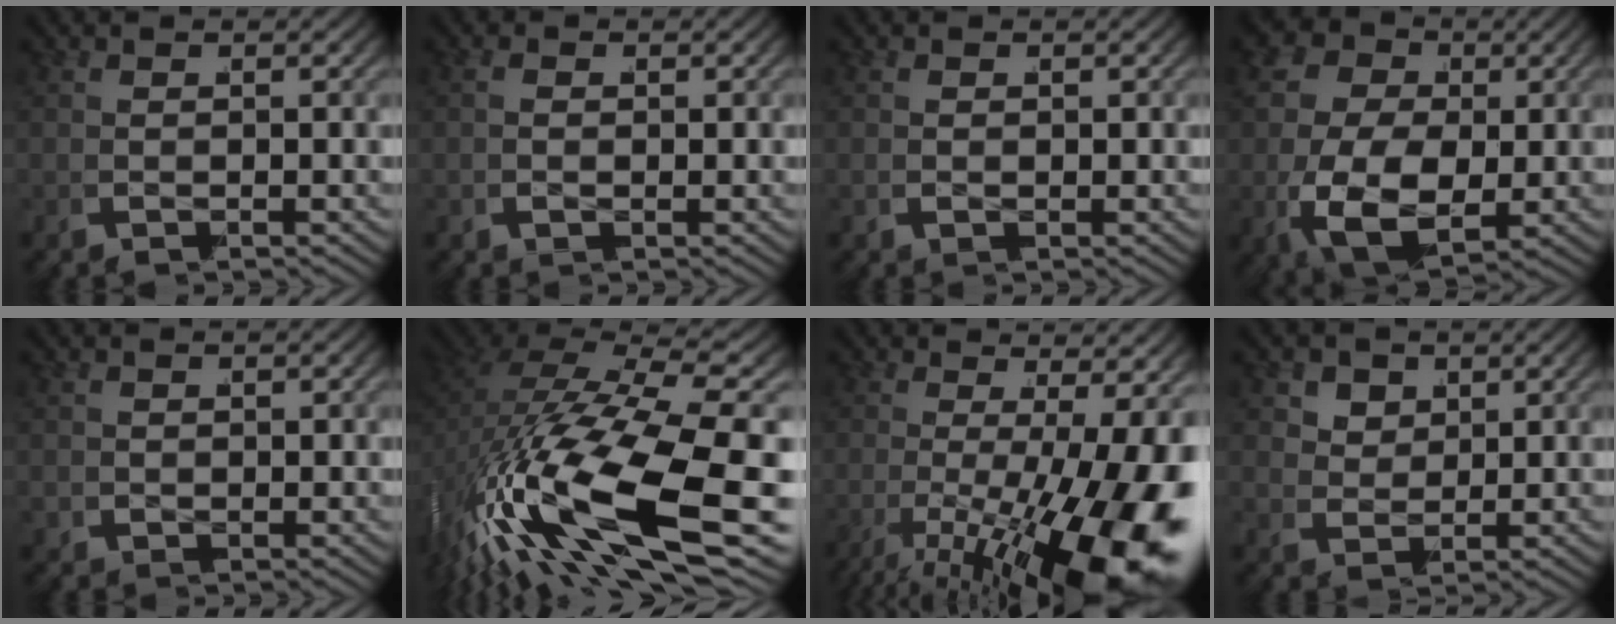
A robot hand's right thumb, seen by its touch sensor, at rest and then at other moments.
{"total": 1.0, "force": [-0.1, 0.7, 0.7], "torque": [-0.005, -0.003, 0.000]}
{"total": 0.5, "force": [0.1, 0.4, 0.2], "torque": [0.002, -0.005, 0.004]}
{"total": 17.1, "force": [-1.3, 13.4, 10.5], "torque": [-0.222, -0.058, -0.008]}
{"total": 0.7, "force": [0.0, 0.7, 0.2], "torque": [0.006, -0.007, 0.005]}
{"total": 16.4, "force": [-2.3, 8.8, 13.6], "torque": [-0.296, -0.046, -0.013]}
{"total": 15.7, "force": [-3.7, 7.9, 13.0], "torque": [-0.213, -0.039, -0.038]}
{"total": 2.8, "force": [1.3, 2.2, 1.2], "torque": [-0.029, -0.016, 0.029]}